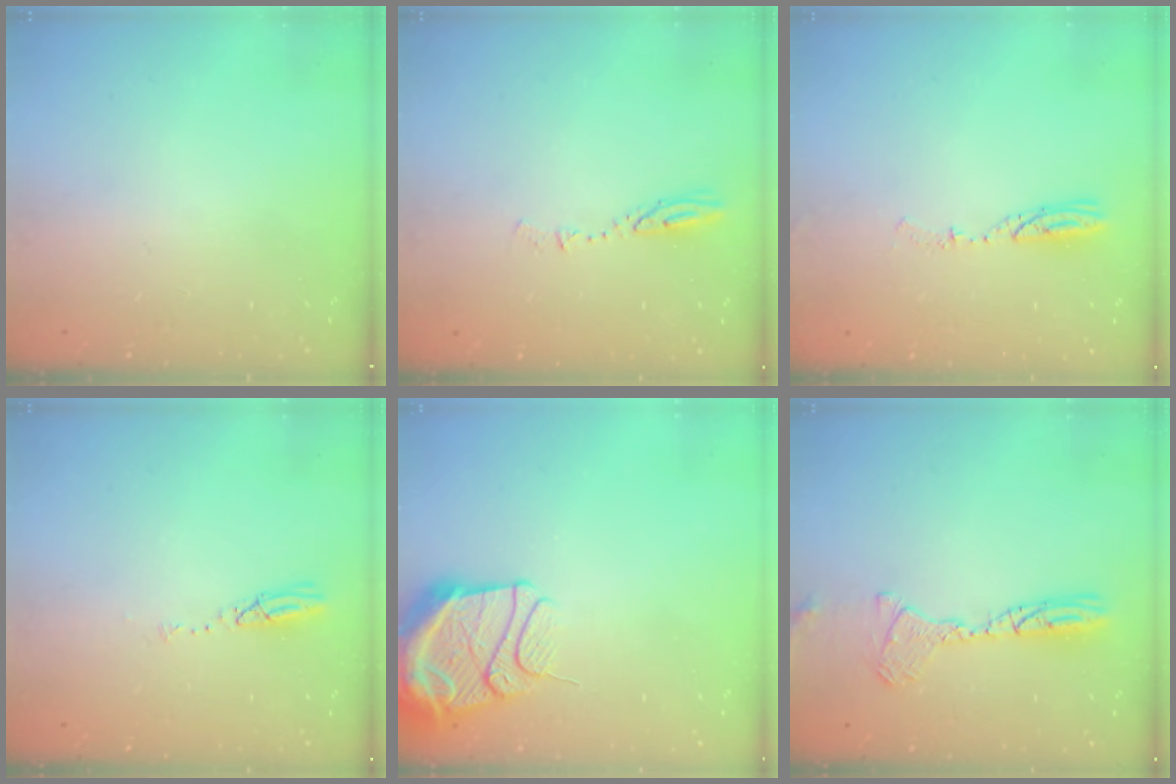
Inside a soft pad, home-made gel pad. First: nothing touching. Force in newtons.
{"total": 3.8, "press": 3.8, "slide": 0.4}
{"total": 4.5, "press": 4.3, "slide": 1.0}
{"total": 3.6, "press": 3.6, "slide": 0.2}
{"total": 14.8, "press": 14.7, "slide": 1.7}
{"total": 13.0, "press": 12.6, "slide": 3.3}